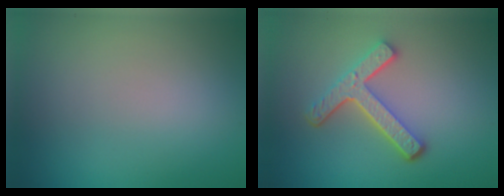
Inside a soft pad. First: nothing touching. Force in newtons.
{"total": 4.5, "press": 3.4, "slide": 2.8}